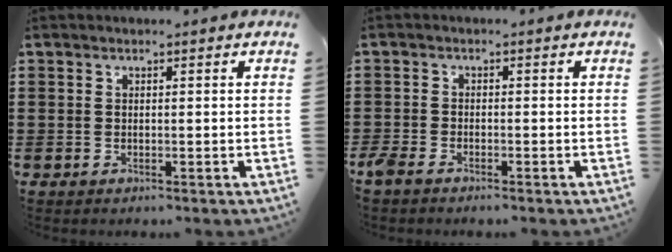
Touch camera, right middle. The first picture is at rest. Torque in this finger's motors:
{"motor_torque": [-0.30, 0.06, 0.08, 0.00]}